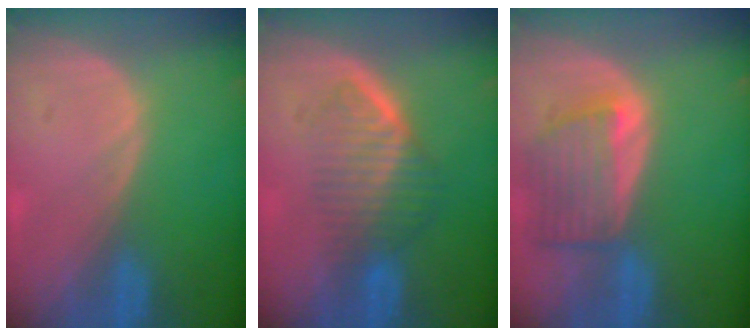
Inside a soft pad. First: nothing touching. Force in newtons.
{"total": 6.6, "press": 5.9, "slide": 2.9}
{"total": 7.0, "press": 6.6, "slide": 2.4}